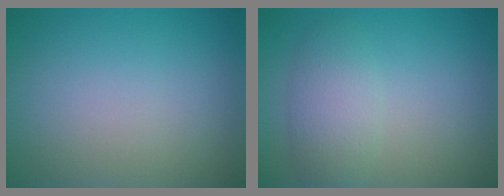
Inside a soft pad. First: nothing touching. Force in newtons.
{"total": 3.2, "press": 3.2, "slide": 0.2}